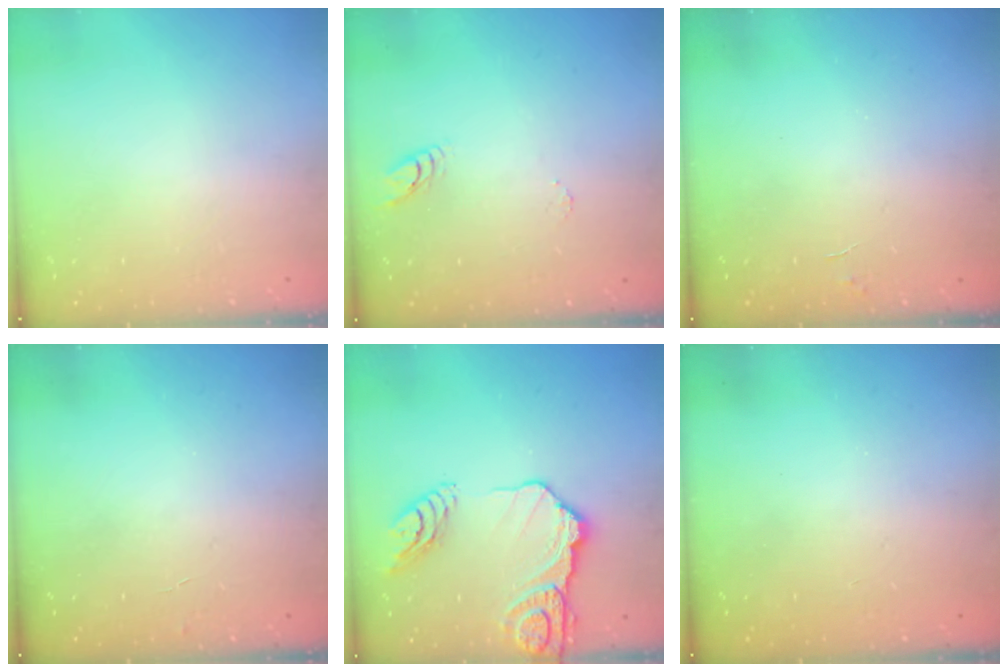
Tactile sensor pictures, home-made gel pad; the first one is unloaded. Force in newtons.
{"total": 3.7, "press": 3.7, "slide": 0.3}
{"total": 2.2, "press": 2.2, "slide": 0.2}
{"total": 2.5, "press": 2.5, "slide": 0.2}
{"total": 16.6, "press": 16.5, "slide": 1.8}
{"total": 0.0}